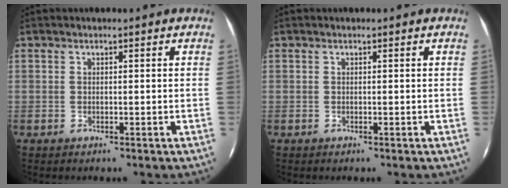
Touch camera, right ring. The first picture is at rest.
{"total": 0.0}